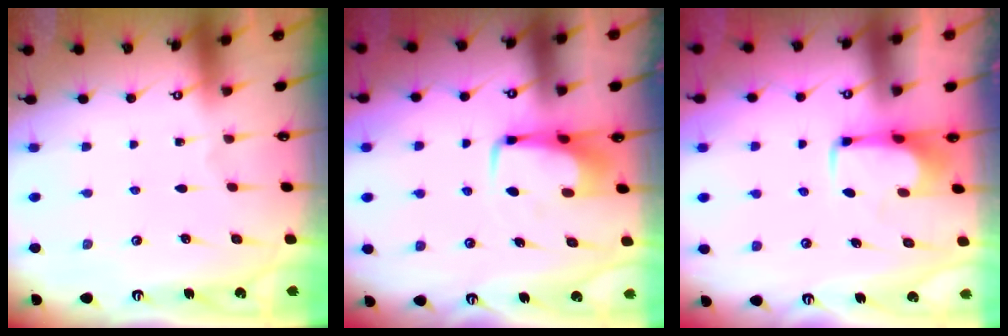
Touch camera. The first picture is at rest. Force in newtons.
{"total": 7.2, "press": 7.2, "slide": 1.0}
{"total": 1.6, "press": 1.5, "slide": 0.3}